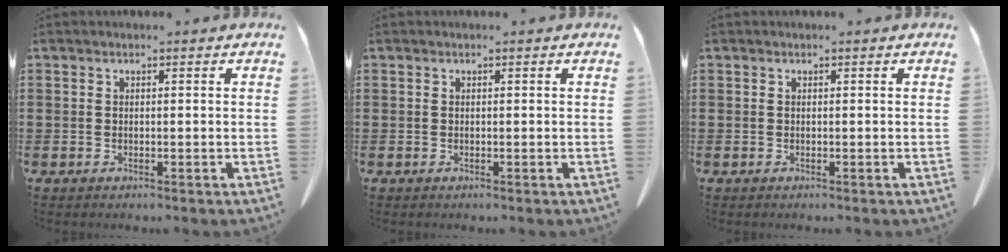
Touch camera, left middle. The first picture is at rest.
{"total": 0.0}
{"total": 0.0}